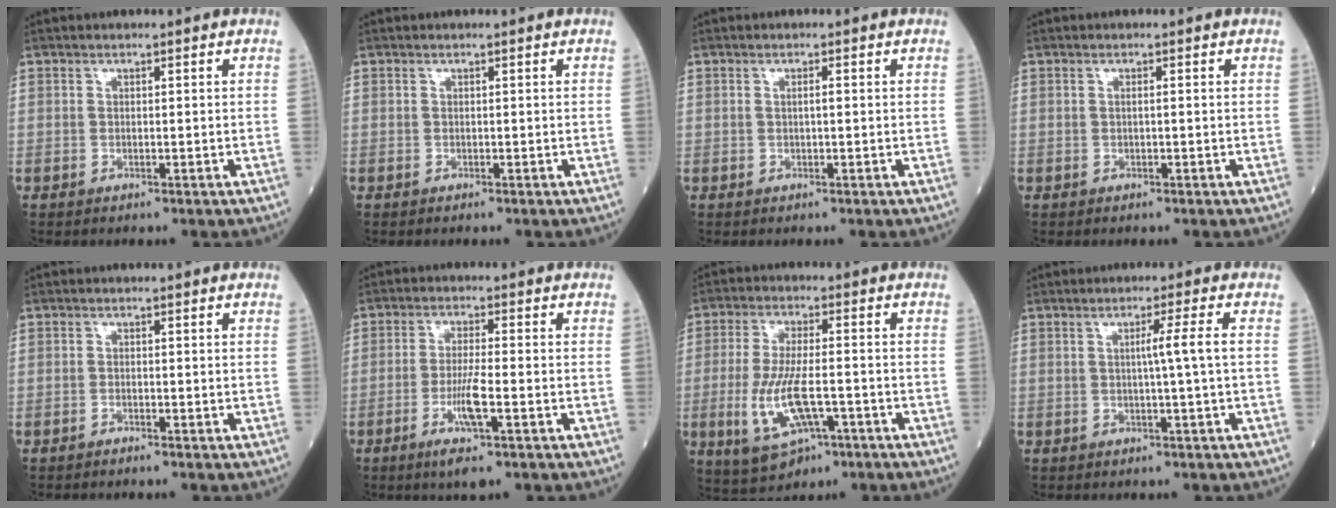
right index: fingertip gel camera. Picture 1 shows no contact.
{"total": 0.0}
{"total": 0.9, "force": [0.1, 0.1, 0.9], "torque": [-0.019, 0.002, 0.000]}
{"total": 0.6, "force": [0.0, 0.0, 0.6], "torque": [-0.011, 0.001, 0.000]}
{"total": 0.5, "force": [-0.5, 0.0, 0.1], "torque": [-0.007, -0.001, -0.012]}
{"total": 6.2, "force": [-2.6, 0.0, 5.6], "torque": [-0.110, -0.013, -0.049]}
{"total": 10.2, "force": [-3.4, 3.9, 8.7], "torque": [-0.185, -0.008, -0.053]}
{"total": 3.3, "force": [0.0, -1.2, 3.0], "torque": [-0.050, 0.002, 0.001]}